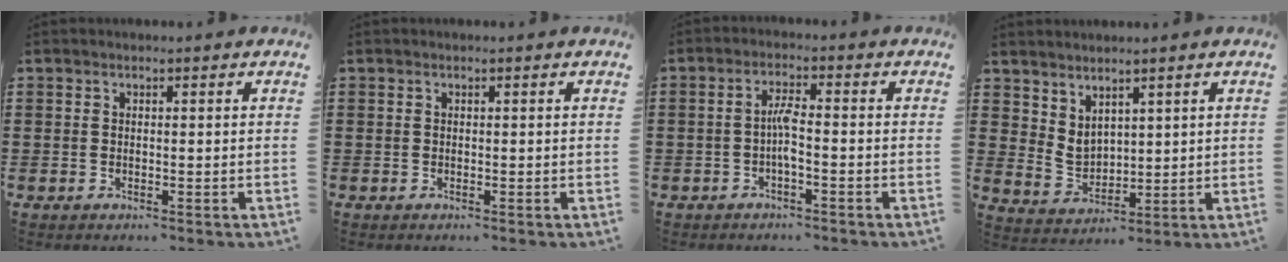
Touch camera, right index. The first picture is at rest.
{"total": 0.0}
{"total": 3.1, "force": [-0.9, 0.4, 2.9], "torque": [-0.064, 0.000, -0.021]}
{"total": 3.7, "force": [3.0, 1.9, 0.9], "torque": [-0.030, -0.009, 0.059]}